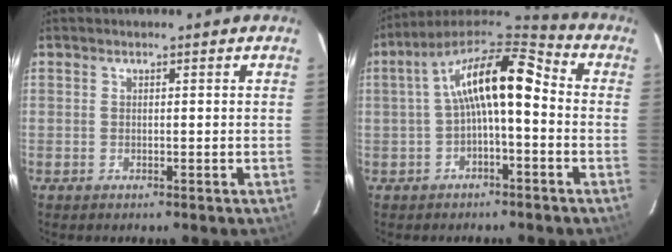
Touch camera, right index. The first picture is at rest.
{"total": 12.3, "force": [-0.5, 4.3, 11.6], "torque": [-0.214, 0.030, -0.013]}